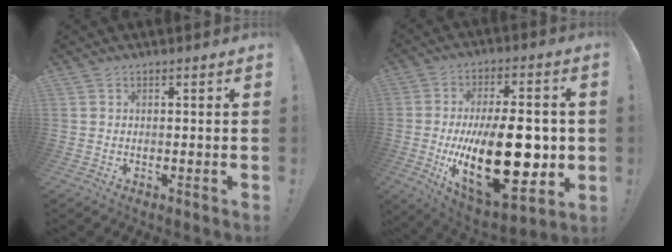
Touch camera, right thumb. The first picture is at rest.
{"total": 28.9, "force": [-2.9, 14.2, 25.0], "torque": [-0.418, -0.010, -0.033]}